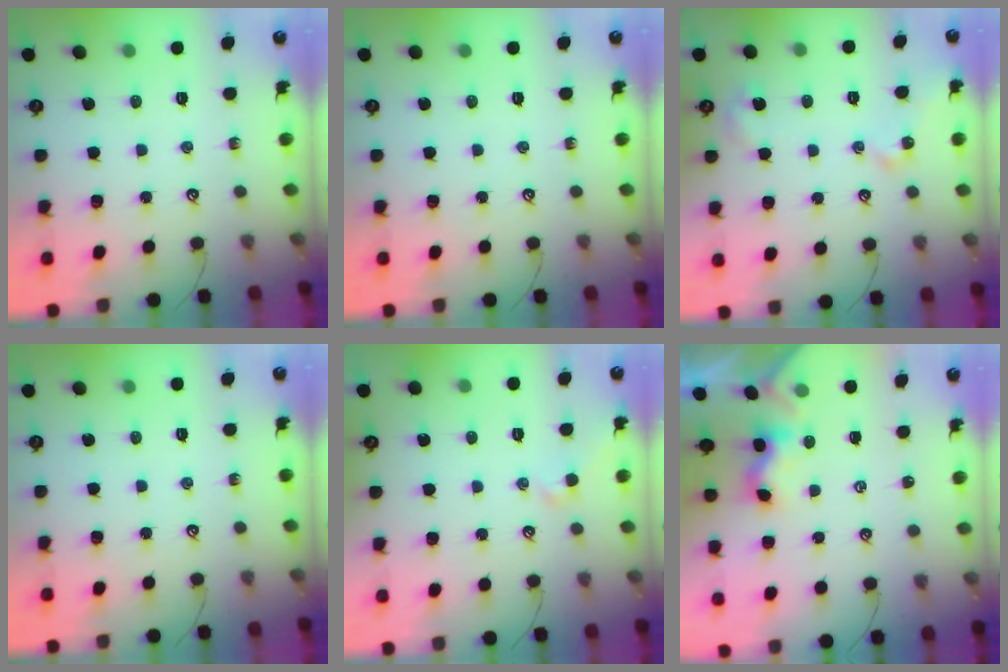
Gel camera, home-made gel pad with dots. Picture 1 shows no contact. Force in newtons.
{"total": 0.0}
{"total": 4.4, "press": 4.4, "slide": 0.3}
{"total": 0.0}
{"total": 0.7, "press": 0.4, "slide": 0.6}
{"total": 1.7, "press": 1.6, "slide": 0.5}